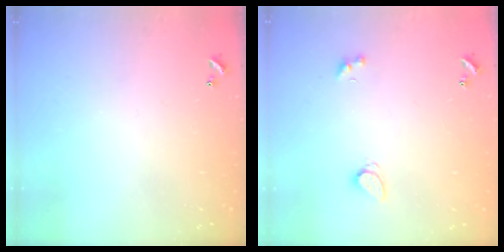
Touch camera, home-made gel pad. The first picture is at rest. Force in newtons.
{"total": 2.1, "press": 2.0, "slide": 0.4}